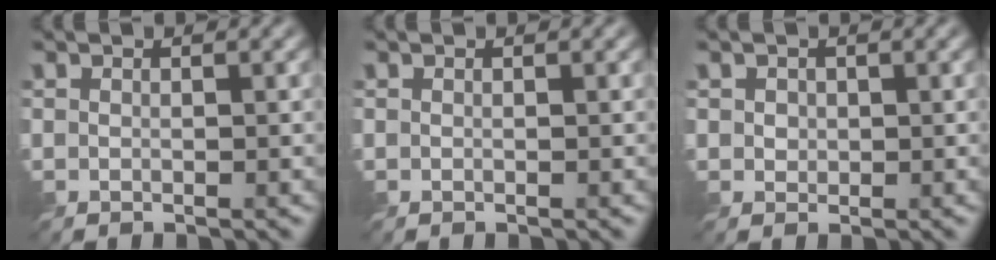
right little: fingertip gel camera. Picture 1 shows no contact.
{"total": 0.0}
{"total": 1.0, "force": [0.2, 1.0, 0.2], "torque": [-0.008, -0.004, 0.006]}